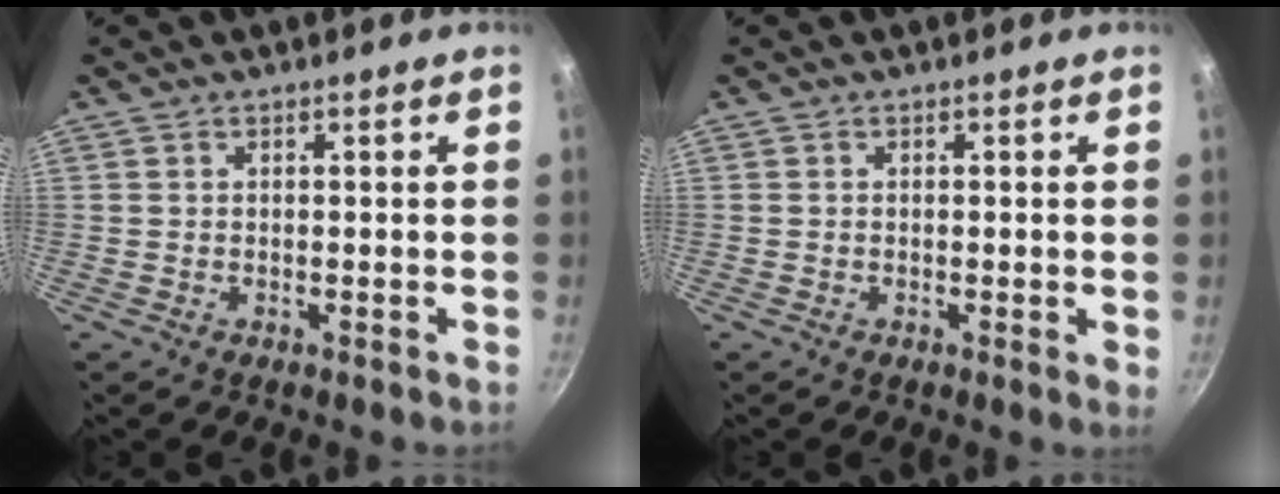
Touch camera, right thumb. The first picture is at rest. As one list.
[{"total": 1.2, "force": [0.0, 0.3, 1.2], "torque": [-0.016, -0.003, -0.003]}]